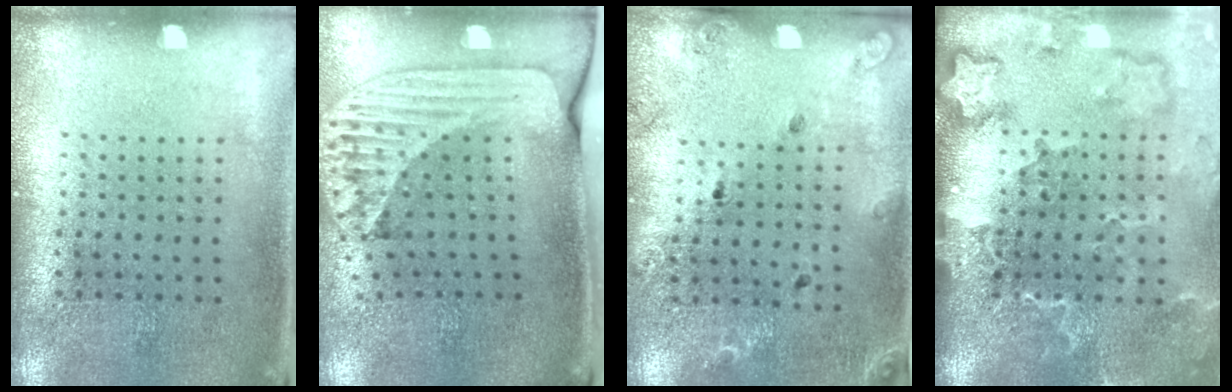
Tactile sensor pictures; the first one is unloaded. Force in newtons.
{"total": 2.7, "press": 1.8, "slide": 1.9}
{"total": 1.3, "press": 1.3, "slide": 0.3}
{"total": 3.5, "press": 2.5, "slide": 2.4}